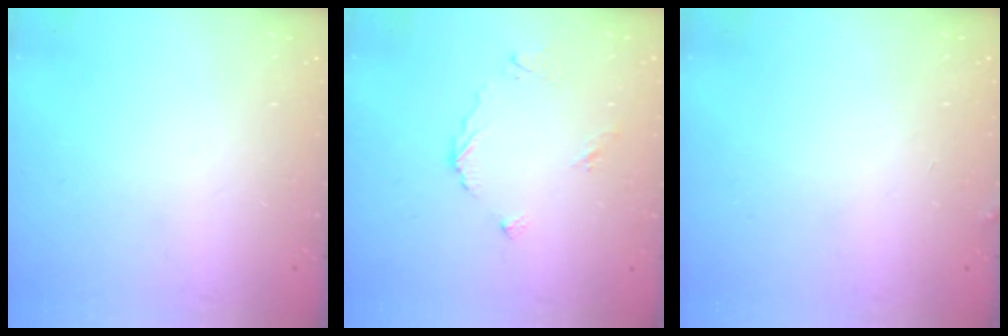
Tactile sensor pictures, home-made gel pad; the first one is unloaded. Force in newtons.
{"total": 5.2, "press": 5.2, "slide": 0.1}
{"total": 2.0, "press": 2.0, "slide": 0.2}